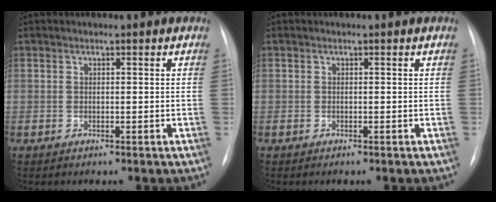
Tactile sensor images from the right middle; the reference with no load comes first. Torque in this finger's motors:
{"motor_torque": [-0.07, 0.02, 0.05, 0.01]}